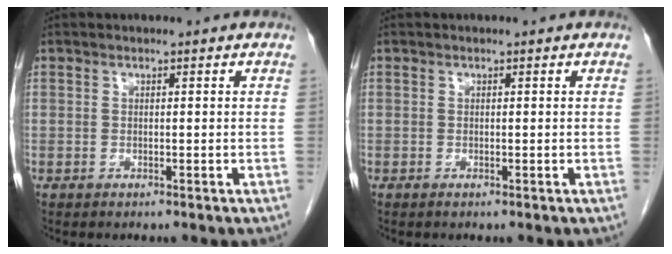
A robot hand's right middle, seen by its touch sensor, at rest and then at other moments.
{"total": 0.0}